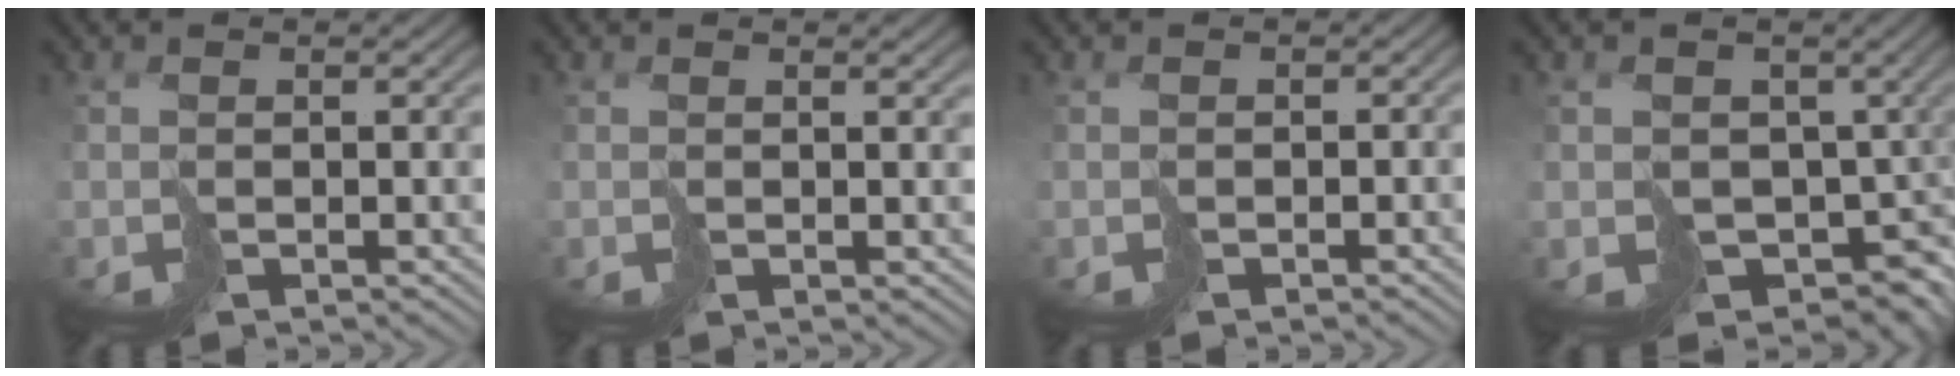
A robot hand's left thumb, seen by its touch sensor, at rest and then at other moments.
{"total": 1.4, "force": [0.4, 0.2, 1.3], "torque": [-0.021, 0.000, 0.008]}
{"total": 0.9, "force": [-0.6, 0.8, 0.1], "torque": [0.002, -0.002, -0.009]}
{"total": 7.4, "force": [-0.4, 6.2, 4.0], "torque": [-0.066, -0.033, 0.000]}